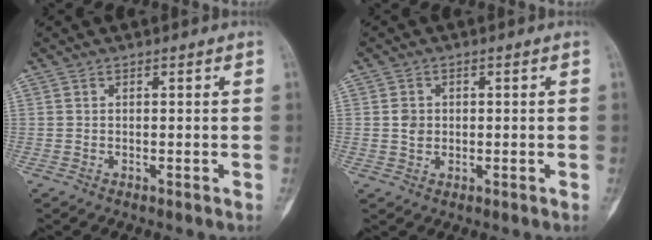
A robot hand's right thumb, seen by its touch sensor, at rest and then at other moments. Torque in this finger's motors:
{"motor_torque": [-0.08, -0.06, -0.06, 0.06, 0.17]}